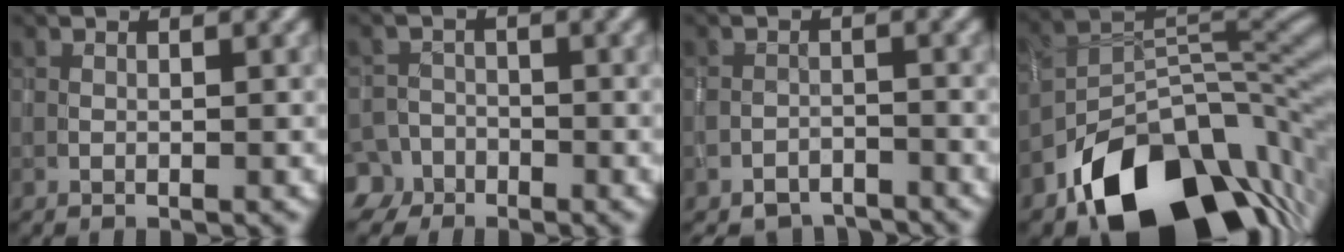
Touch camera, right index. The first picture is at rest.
{"total": 5.3, "force": [-3.8, 3.7, 0.7], "torque": [0.008, -0.012, -0.066]}
{"total": 3.2, "force": [-3.0, 1.3, 0.2], "torque": [0.002, -0.001, -0.052]}
{"total": 15.2, "force": [-8.8, 8.9, 8.6], "torque": [-0.136, -0.003, -0.154]}